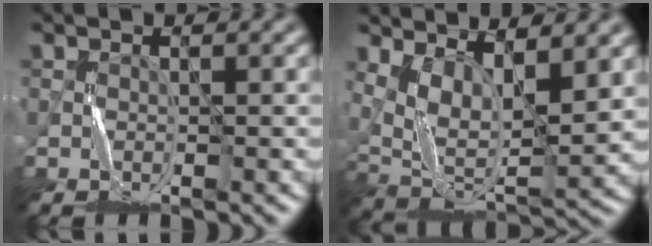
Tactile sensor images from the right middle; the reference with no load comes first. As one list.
[{"total": 8.7, "force": [3.5, 3.7, 7.0], "torque": [-0.137, -0.001, 0.069]}]